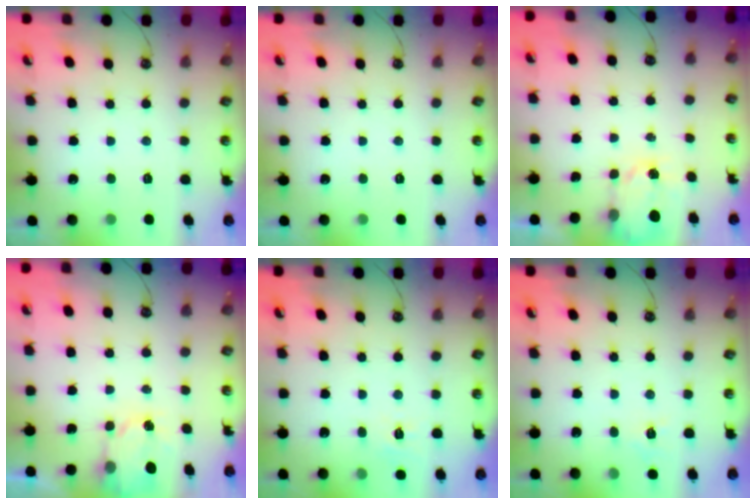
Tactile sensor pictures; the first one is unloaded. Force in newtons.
{"total": 0.0}
{"total": 3.6, "press": 3.6, "slide": 0.4}
{"total": 2.7, "press": 2.6, "slide": 0.4}
{"total": 5.8, "press": 5.7, "slide": 0.6}
{"total": 5.9, "press": 5.9, "slide": 0.6}